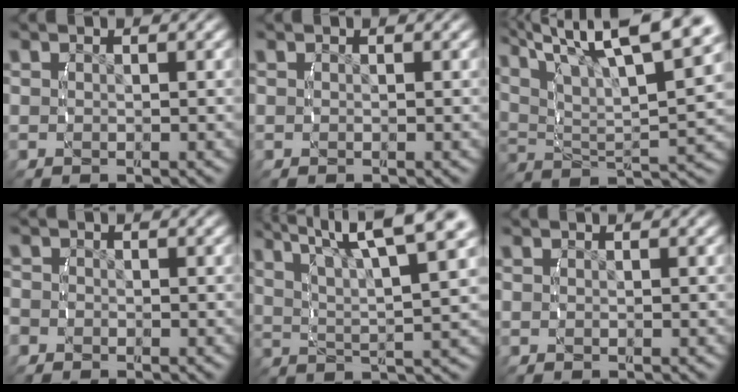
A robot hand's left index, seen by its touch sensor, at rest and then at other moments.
{"total": 0.0}
{"total": 11.9, "force": [6.2, 5.5, 8.6], "torque": [-0.144, 0.006, 0.089]}
{"total": 3.5, "force": [-1.1, 3.2, 0.9], "torque": [-0.036, -0.011, -0.026]}
{"total": 8.2, "force": [4.0, 3.5, 6.2], "torque": [-0.098, 0.006, 0.055]}
{"total": 0.0}